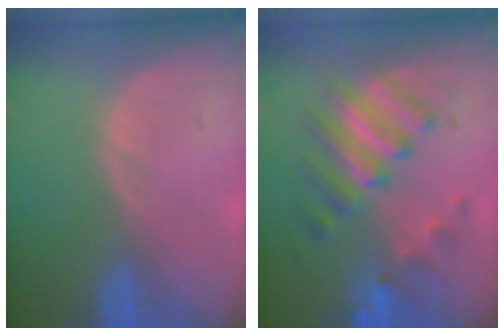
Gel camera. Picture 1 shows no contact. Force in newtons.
{"total": 7.7, "press": 7.7, "slide": 0.7}